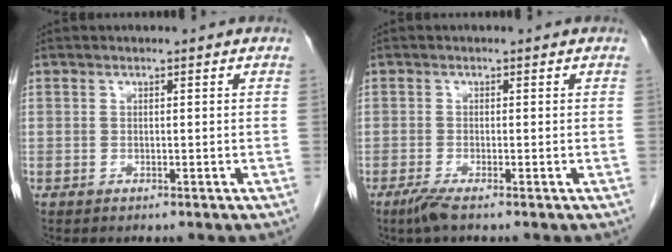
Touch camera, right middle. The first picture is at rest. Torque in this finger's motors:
{"motor_torque": [0.44, -0.23, 0.01, 0.05]}